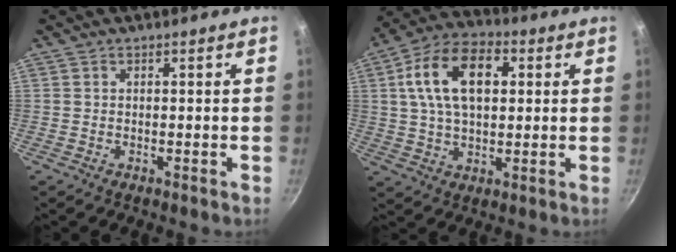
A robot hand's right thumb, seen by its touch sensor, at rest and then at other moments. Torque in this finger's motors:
{"motor_torque": [0.54, 3.33, 1.54, 0.23, 0.16]}